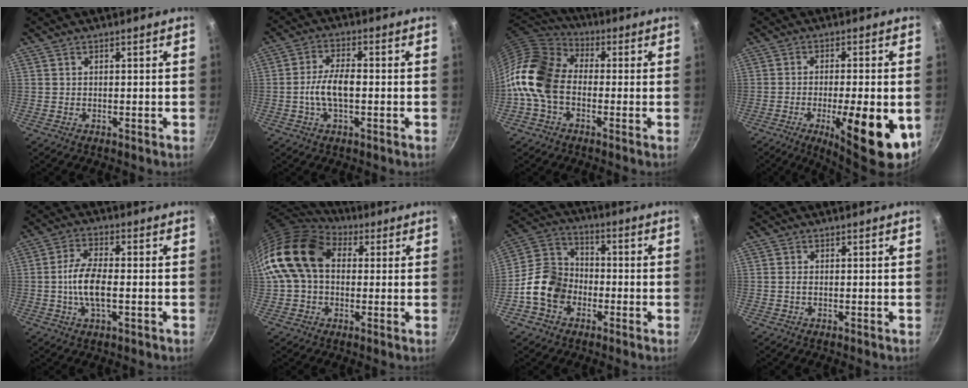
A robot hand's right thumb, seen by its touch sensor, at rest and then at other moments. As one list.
[{"total": 7.1, "force": [-1.0, 3.1, 6.2], "torque": [-0.116, 0.018, -0.025]}, {"total": 14.5, "force": [-2.4, 10.2, 10.0], "torque": [-0.171, 0.037, -0.073]}, {"total": 15.3, "force": [-5.0, 4.2, 13.9], "torque": [-0.189, 0.005, -0.068]}, {"total": 8.1, "force": [-1.1, 3.3, 7.3], "torque": [-0.146, 0.011, -0.028]}, {"total": 16.4, "force": [2.8, 11.7, 11.2], "torque": [-0.192, 0.025, 0.036]}, {"total": 11.7, "force": [-3.9, 9.1, 6.1], "torque": [-0.086, 0.038, -0.091]}, {"total": 0.7, "force": [-0.1, 0.3, 0.6], "torque": [-0.014, 0.001, -0.004]}]